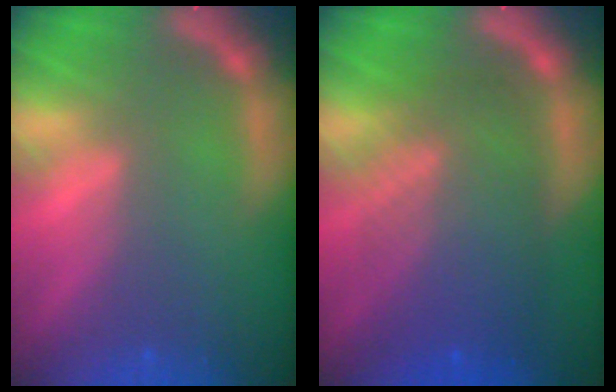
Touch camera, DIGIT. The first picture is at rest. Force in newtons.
{"total": 9.0}